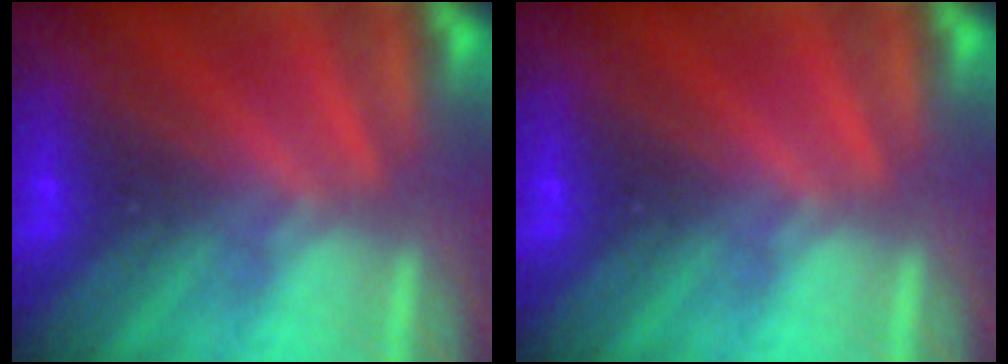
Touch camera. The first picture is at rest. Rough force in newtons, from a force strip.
{"total": 0.0}